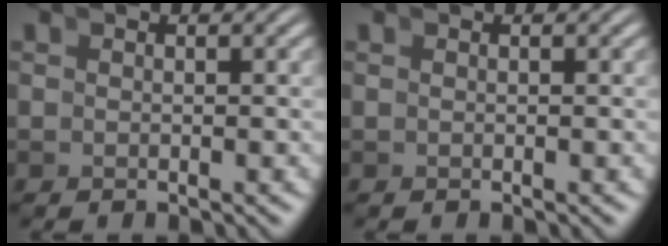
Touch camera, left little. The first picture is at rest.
{"total": 0.0}